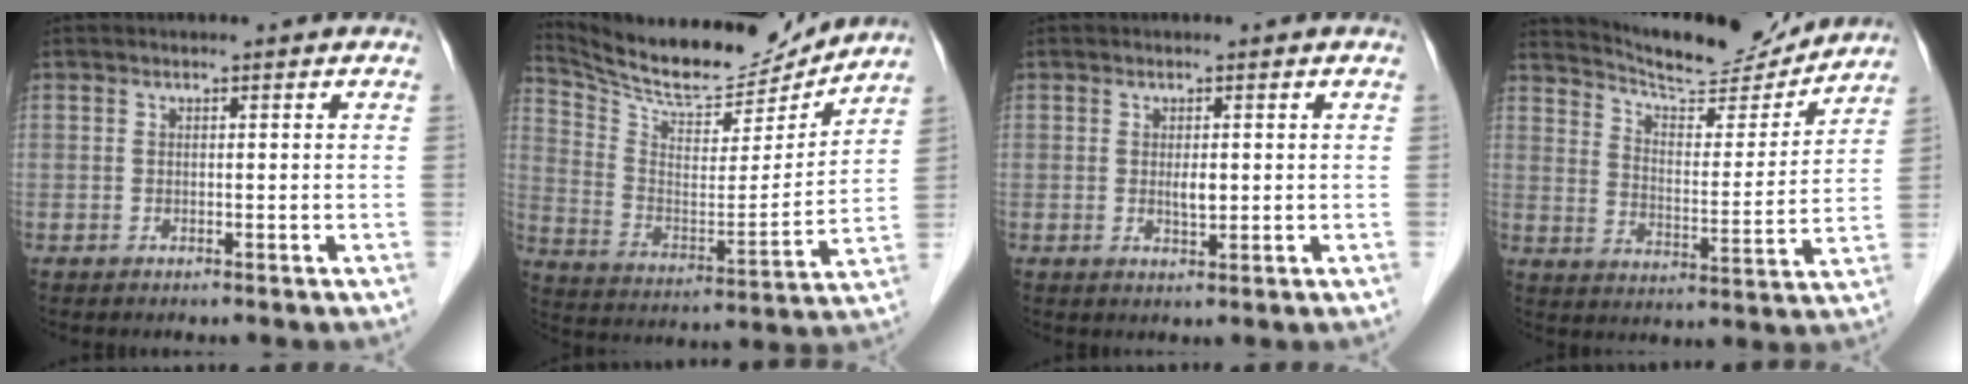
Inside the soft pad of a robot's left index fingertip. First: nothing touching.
{"total": 17.7, "force": [16.8, 3.2, 4.6], "torque": [-0.094, -0.024, 0.271]}
{"total": 1.5, "force": [0.1, 0.6, 1.4], "torque": [-0.027, -0.007, 0.004]}
{"total": 15.3, "force": [14.6, 1.9, 4.0], "torque": [-0.070, -0.013, 0.217]}